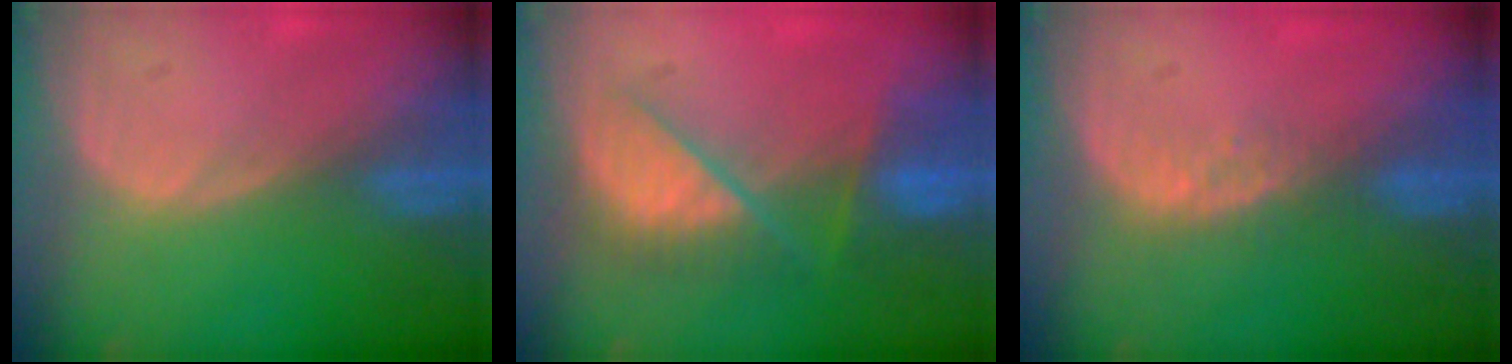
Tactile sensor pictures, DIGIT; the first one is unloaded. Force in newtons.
{"total": 7.3, "press": 7.3, "slide": 0.5}
{"total": 2.9, "press": 2.3, "slide": 1.8}